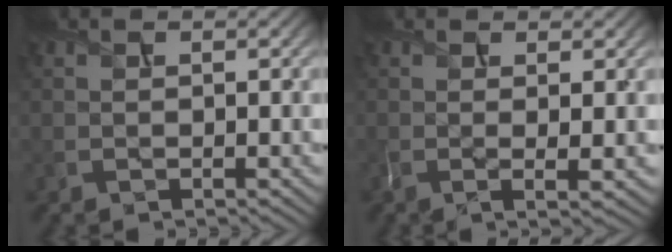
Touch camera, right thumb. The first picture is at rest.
{"total": 2.9, "force": [0.0, 0.3, 2.9], "torque": [-0.054, 0.002, -0.003]}